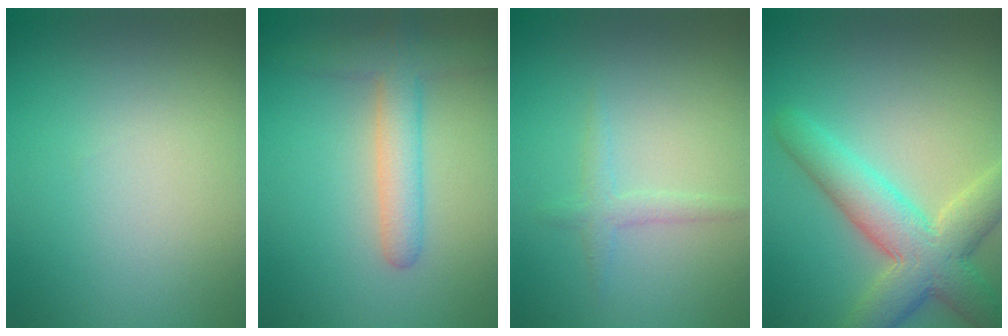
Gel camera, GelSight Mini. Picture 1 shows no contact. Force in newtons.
{"total": 4.0, "press": 4.0, "slide": 0.3}
{"total": 1.4, "press": 1.4, "slide": 0.1}
{"total": 6.9, "press": 6.9, "slide": 0.4}